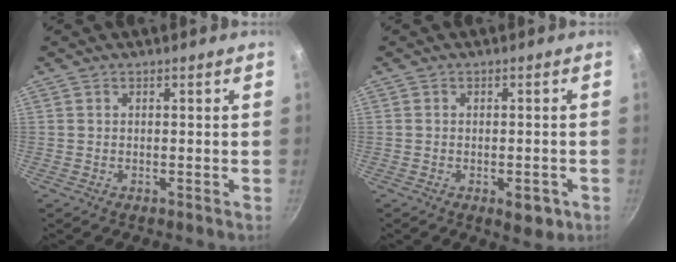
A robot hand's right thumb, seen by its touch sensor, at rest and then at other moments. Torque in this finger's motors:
{"motor_torque": [0.17, 0.03, 0.17, 0.17, 0.09]}